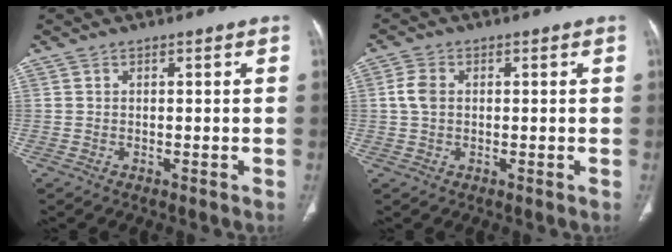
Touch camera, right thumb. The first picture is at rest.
{"total": 3.3, "force": [0.2, 2.3, 2.3], "torque": [-0.055, 0.007, -0.001]}